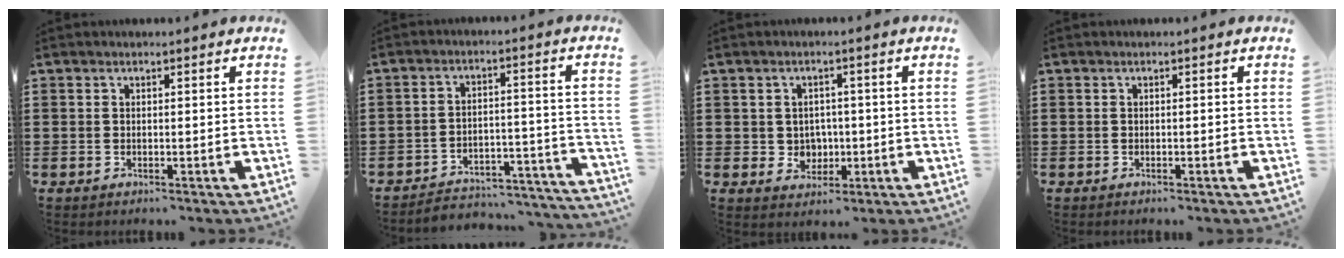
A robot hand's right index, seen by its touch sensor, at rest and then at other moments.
{"total": 4.2, "force": [-4.0, 0.9, 0.9], "torque": [-0.019, 0.003, -0.082]}
{"total": 3.1, "force": [0.1, 3.0, 0.8], "torque": [-0.030, 0.008, -0.001]}
{"total": 0.0}